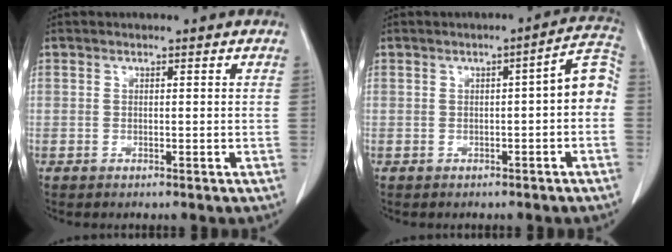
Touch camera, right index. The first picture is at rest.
{"total": 5.7, "force": [-0.5, 1.0, 5.6], "torque": [-0.064, 0.025, -0.011]}